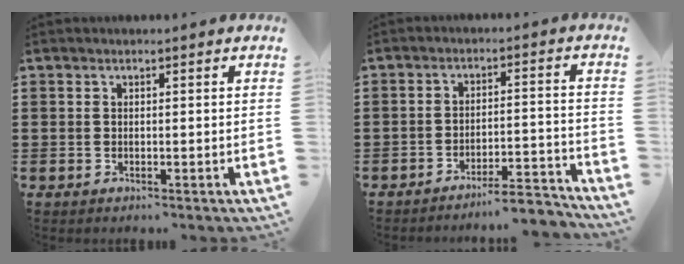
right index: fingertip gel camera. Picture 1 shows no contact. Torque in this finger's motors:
{"motor_torque": [-0.86, 1.03, -0.21, 0.00]}